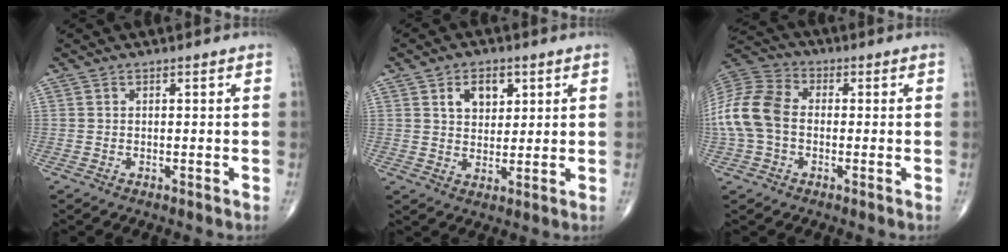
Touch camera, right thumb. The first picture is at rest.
{"total": 6.3, "force": [2.7, 4.2, 3.9], "torque": [-0.037, -0.013, 0.043]}
{"total": 13.2, "force": [-1.0, 9.4, 9.2], "torque": [-0.198, 0.033, -0.027]}